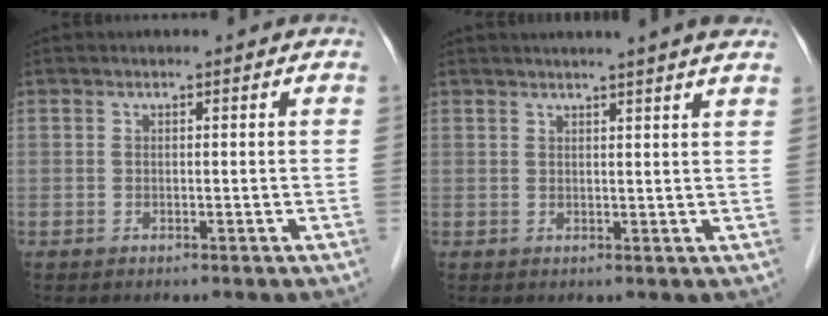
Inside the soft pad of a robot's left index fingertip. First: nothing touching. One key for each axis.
{"total": 7.2, "fx": 6.2, "fy": -0.7, "fz": 3.6, "tx": -0.049, "ty": 0.017, "tz": 0.064}